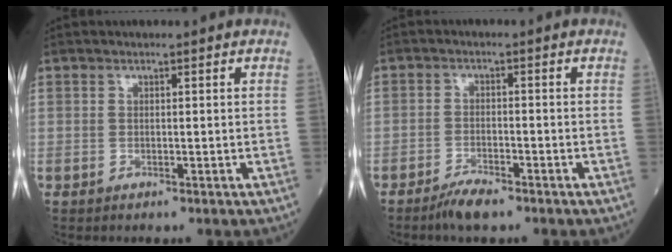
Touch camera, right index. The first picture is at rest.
{"total": 3.4, "force": [-2.8, 0.6, 2.0], "torque": [-0.045, -0.005, -0.050]}